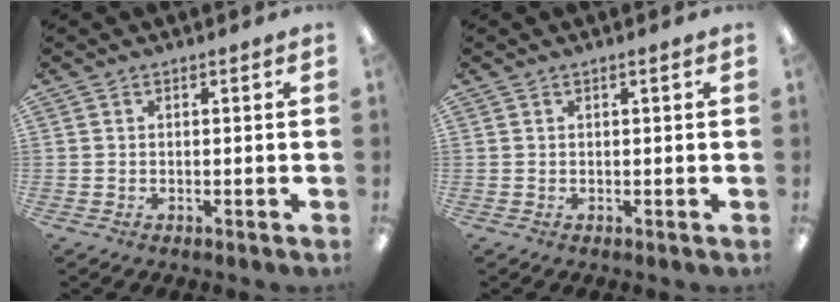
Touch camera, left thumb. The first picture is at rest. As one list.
[{"total": 0.8, "force": [0.3, 0.1, 0.7], "torque": [-0.012, -0.001, 0.005]}]